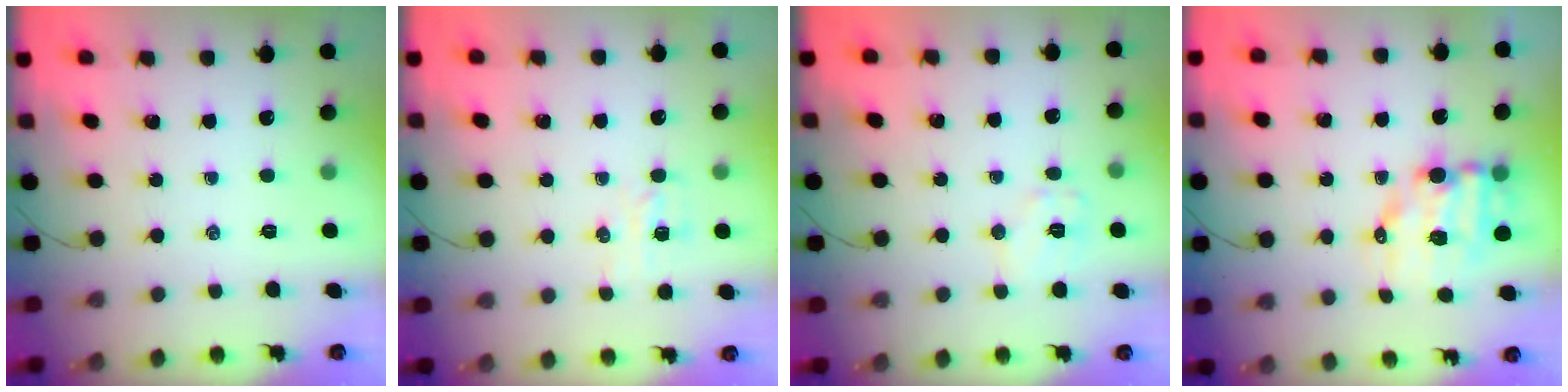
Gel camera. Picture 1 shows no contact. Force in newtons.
{"total": 3.8, "press": 3.7, "slide": 0.9}
{"total": 7.1, "press": 7.1, "slide": 0.8}
{"total": 9.3, "press": 9.1, "slide": 2.1}